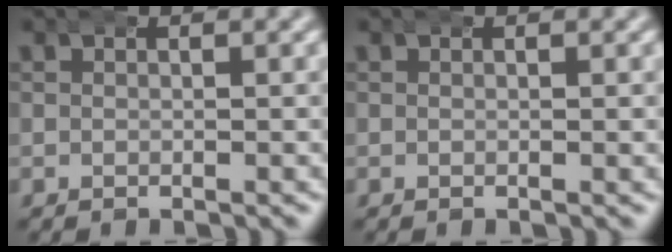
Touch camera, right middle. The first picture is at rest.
{"total": 0.0}